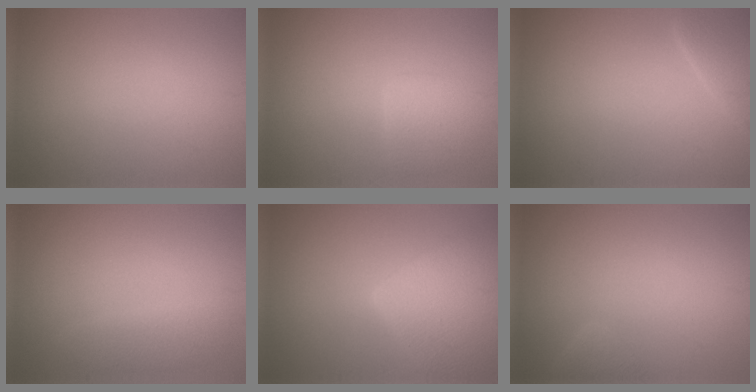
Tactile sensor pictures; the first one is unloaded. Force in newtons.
{"total": 2.6, "press": 2.6, "slide": 0.1}
{"total": 2.2, "press": 2.2, "slide": 0.2}
{"total": 2.2, "press": 2.2, "slide": 0.1}
{"total": 7.4, "press": 7.4, "slide": 0.4}
{"total": 1.3, "press": 1.3, "slide": 0.1}